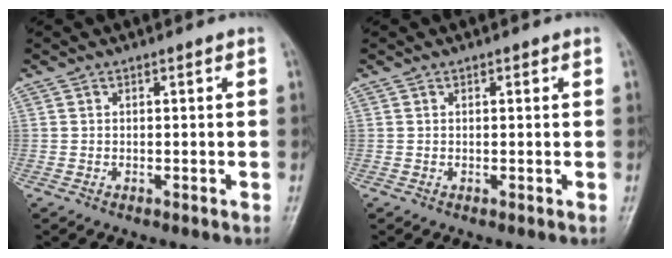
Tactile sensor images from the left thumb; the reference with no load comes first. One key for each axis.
{"total": 0.7, "fx": 0.3, "fy": 0.4, "fz": 0.4, "tx": 0.000, "ty": 0.000, "tz": 0.003}